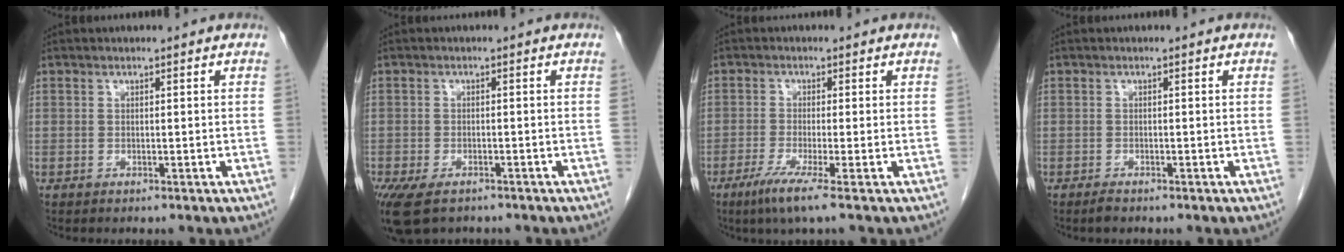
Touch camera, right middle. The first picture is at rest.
{"total": 7.6, "force": [-5.3, 3.6, 4.1], "torque": [-0.083, -0.011, -0.084]}
{"total": 4.8, "force": [-2.8, -0.6, 3.8], "torque": [-0.075, -0.018, -0.058]}
{"total": 1.0, "force": [-0.9, 0.2, 0.5], "torque": [-0.014, -0.002, -0.013]}